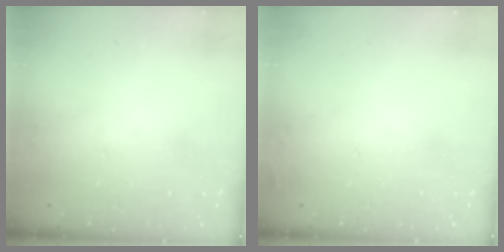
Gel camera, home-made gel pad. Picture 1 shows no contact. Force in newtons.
{"total": 2.3, "press": 2.2, "slide": 0.8}